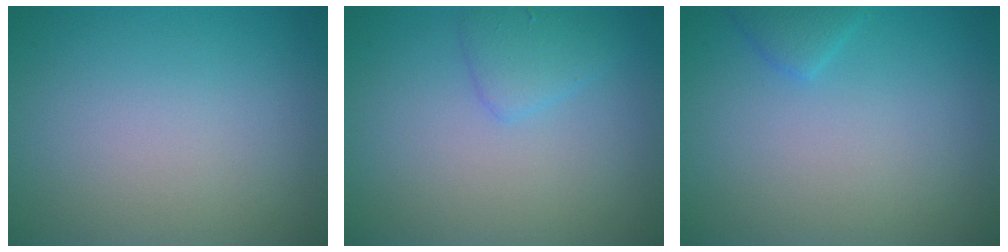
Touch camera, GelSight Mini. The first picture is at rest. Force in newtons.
{"total": 1.9, "press": 1.9, "slide": 0.1}
{"total": 1.3, "press": 1.3, "slide": 0.1}